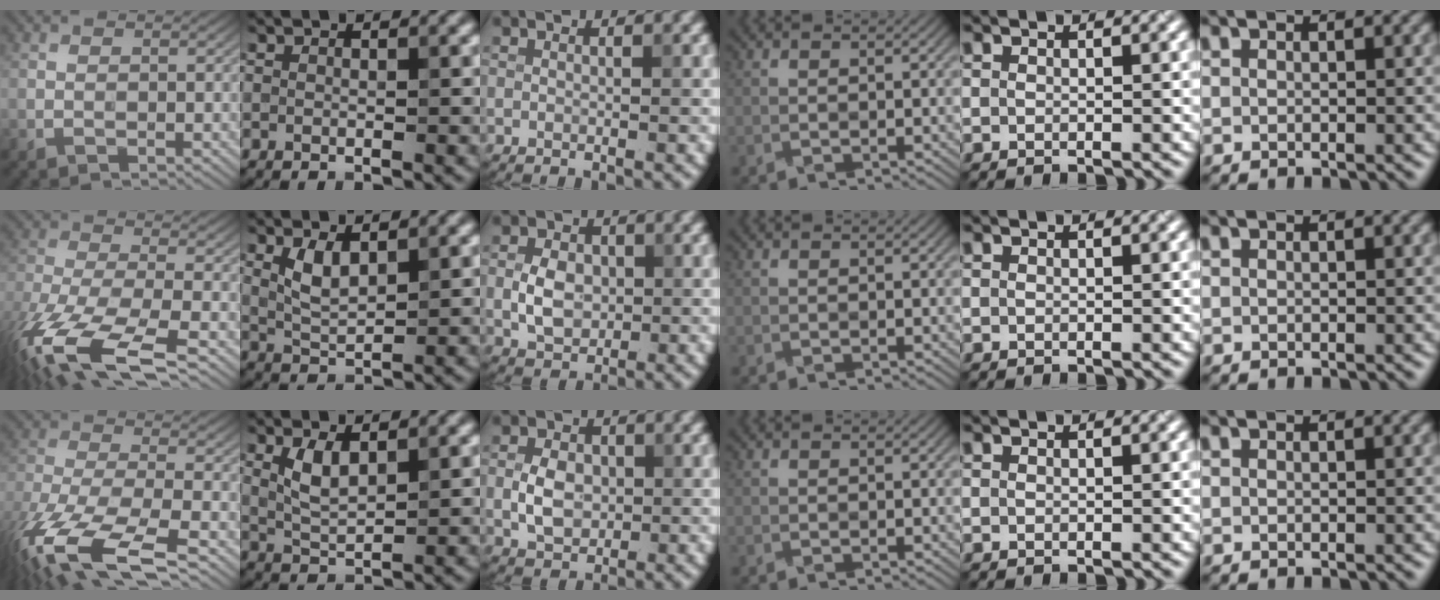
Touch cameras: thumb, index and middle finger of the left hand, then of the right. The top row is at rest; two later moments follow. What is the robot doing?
{"motion": "wrap", "object": "crepe paper"}